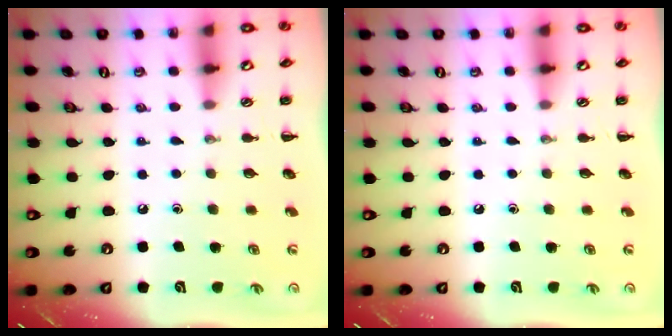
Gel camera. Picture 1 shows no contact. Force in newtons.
{"total": 0.0}